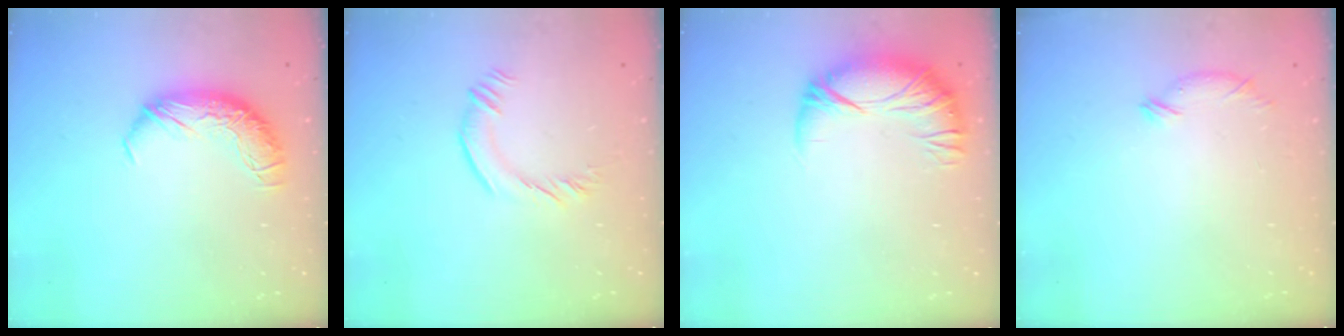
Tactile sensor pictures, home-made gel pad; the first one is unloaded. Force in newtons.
{"total": 2.5, "press": 2.3, "slide": 0.9}
{"total": 4.0, "press": 3.4, "slide": 2.1}
{"total": 5.0, "press": 5.0, "slide": 0.7}